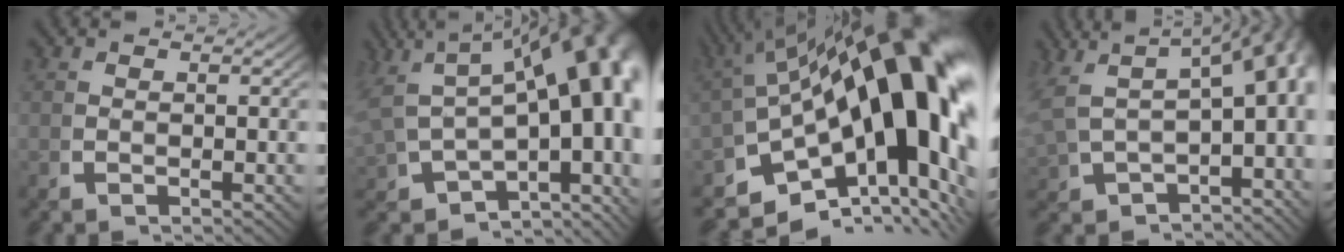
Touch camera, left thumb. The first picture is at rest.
{"total": 19.0, "force": [1.7, 11.0, 15.4], "torque": [-0.204, -0.018, 0.035]}
{"total": 23.7, "force": [-0.6, 13.0, 19.8], "torque": [-0.285, -0.032, 0.002]}
{"total": 12.2, "force": [1.9, 6.5, 10.1], "torque": [-0.122, 0.008, 0.035]}